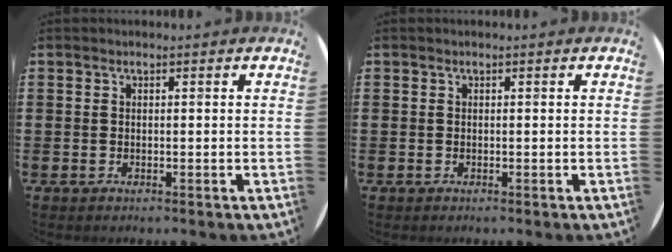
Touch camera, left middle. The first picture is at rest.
{"total": 0.0}